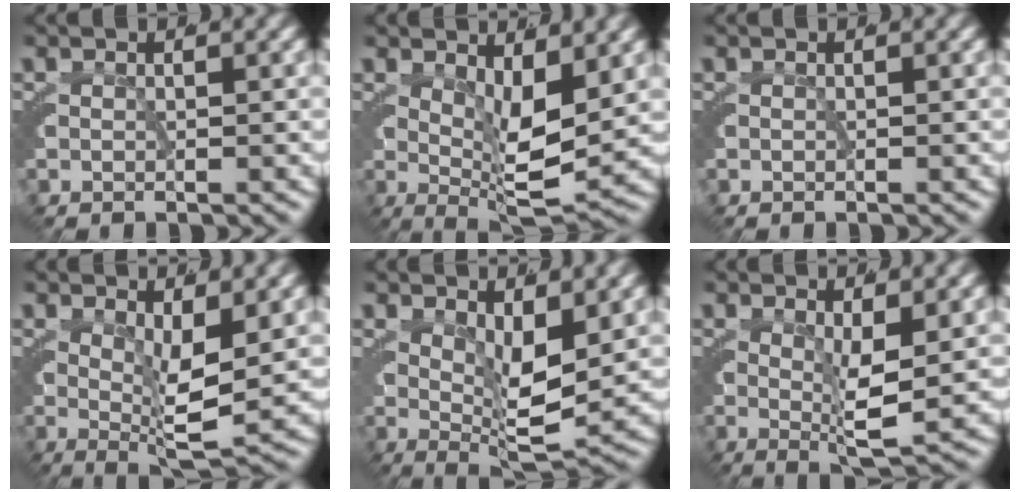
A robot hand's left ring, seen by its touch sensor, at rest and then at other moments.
{"total": 5.7, "force": [1.2, 1.4, 5.4], "torque": [-0.072, -0.020, 0.028]}
{"total": 0.0}
{"total": 4.7, "force": [1.0, 0.7, 4.6], "torque": [-0.057, -0.018, 0.023]}
{"total": 5.2, "force": [1.5, 1.2, 4.8], "torque": [-0.059, -0.016, 0.032]}
{"total": 3.7, "force": [0.7, 0.3, 3.6], "torque": [-0.046, -0.017, 0.019]}